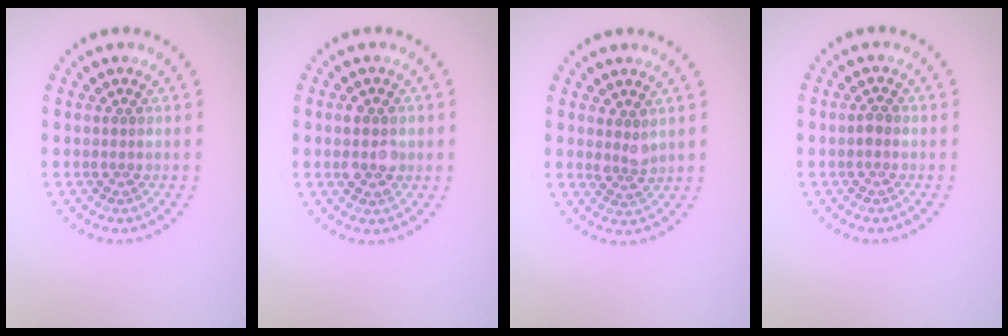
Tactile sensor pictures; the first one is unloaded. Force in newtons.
{"total": 2.8, "press": 2.8, "slide": 0.1}
{"total": 1.8, "press": 1.5, "slide": 1.0}
{"total": 0.9, "press": 0.9, "slide": 0.1}